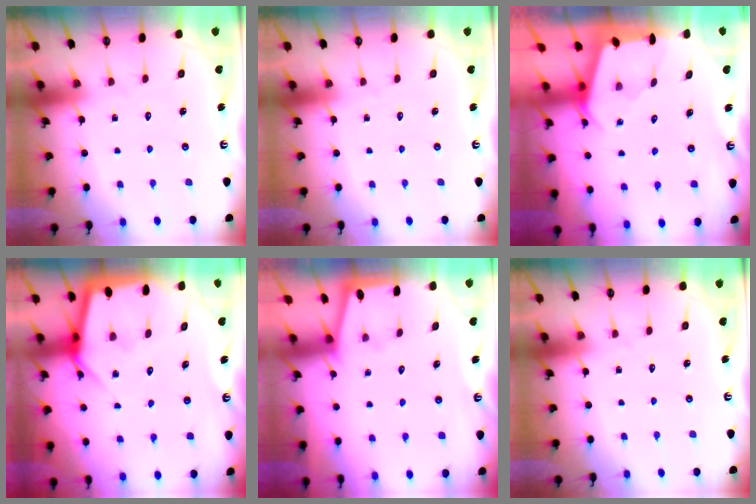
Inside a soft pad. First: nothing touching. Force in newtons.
{"total": 0.0}
{"total": 2.6, "press": 2.5, "slide": 0.3}
{"total": 5.1, "press": 5.1, "slide": 0.5}
{"total": 0.0}
{"total": 0.0}